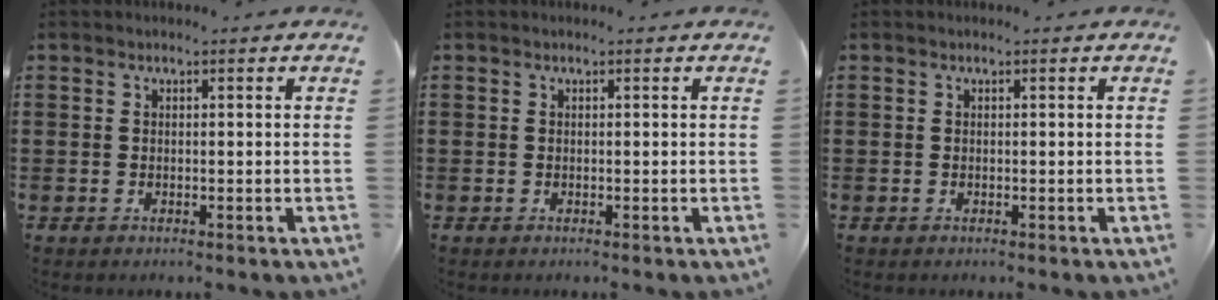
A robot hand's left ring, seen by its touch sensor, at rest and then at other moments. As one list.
[{"total": 0.0}, {"total": 0.0}]